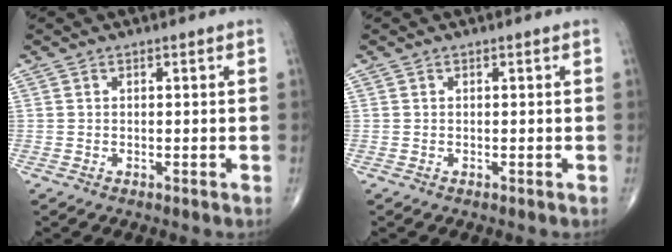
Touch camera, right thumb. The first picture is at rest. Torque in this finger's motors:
{"motor_torque": [-0.09, -0.01, 0.02, 0.12, 0.00]}